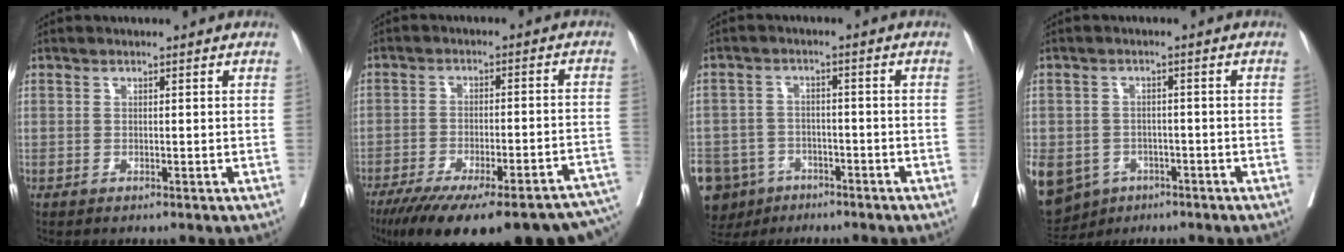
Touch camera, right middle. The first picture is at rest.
{"total": 27.8, "force": [-21.6, 5.3, 16.7], "torque": [-0.195, -0.023, -0.284]}
{"total": 16.1, "force": [-9.2, 11.9, 5.6], "torque": [-0.166, -0.002, -0.133]}
{"total": 17.1, "force": [-8.1, 13.5, 6.7], "torque": [-0.210, -0.007, -0.109]}